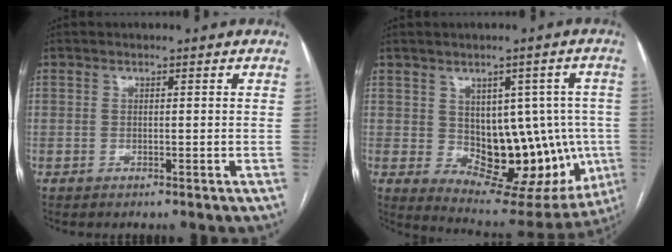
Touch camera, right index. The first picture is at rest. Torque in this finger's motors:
{"motor_torque": [1.54, -0.07, 0.25, 0.05]}